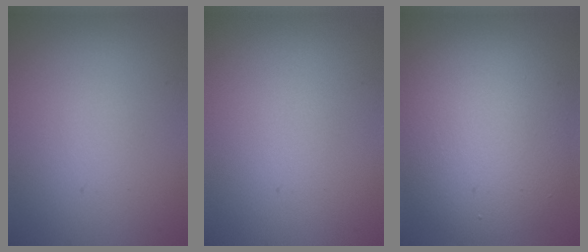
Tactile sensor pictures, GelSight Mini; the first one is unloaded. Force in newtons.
{"total": 0.0}
{"total": 8.0, "press": 8.0, "slide": 0.3}